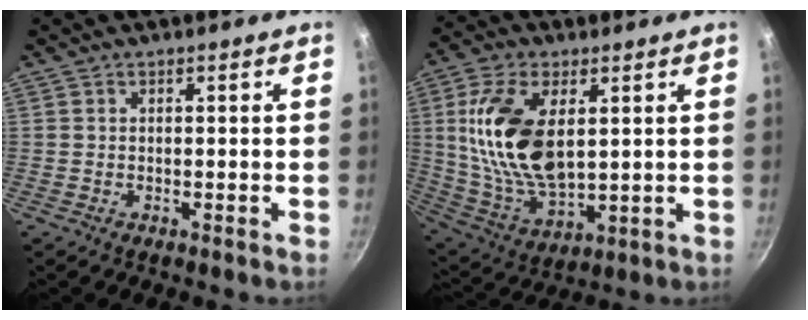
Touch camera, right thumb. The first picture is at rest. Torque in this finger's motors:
{"motor_torque": [1.59, 1.75, 2.07, 0.57, 0.46]}